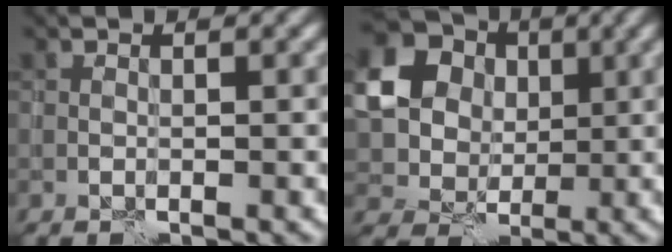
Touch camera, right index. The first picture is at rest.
{"total": 14.6, "force": [3.7, 12.8, 6.1], "torque": [-0.168, 0.007, 0.071]}